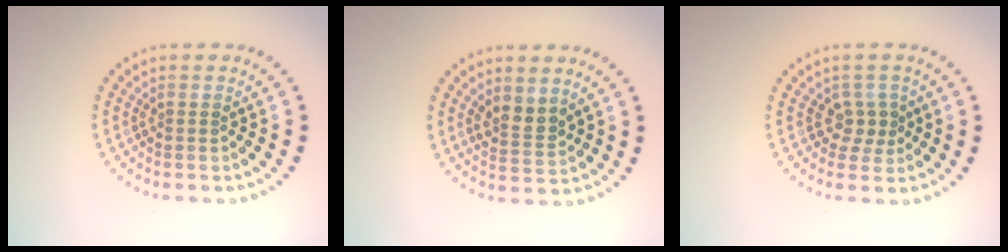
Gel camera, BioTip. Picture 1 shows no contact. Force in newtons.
{"total": 2.5, "press": 2.3, "slide": 1.1}
{"total": 1.8, "press": 1.4, "slide": 1.1}